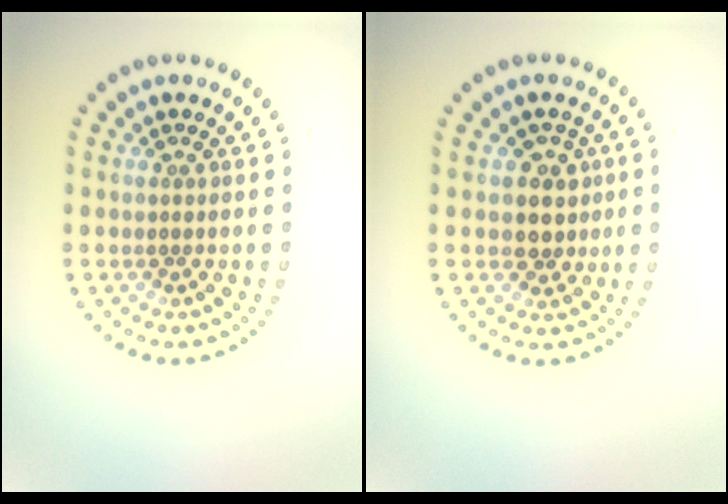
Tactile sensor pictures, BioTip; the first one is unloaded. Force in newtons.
{"total": 3.0, "press": 2.6, "slide": 1.4}